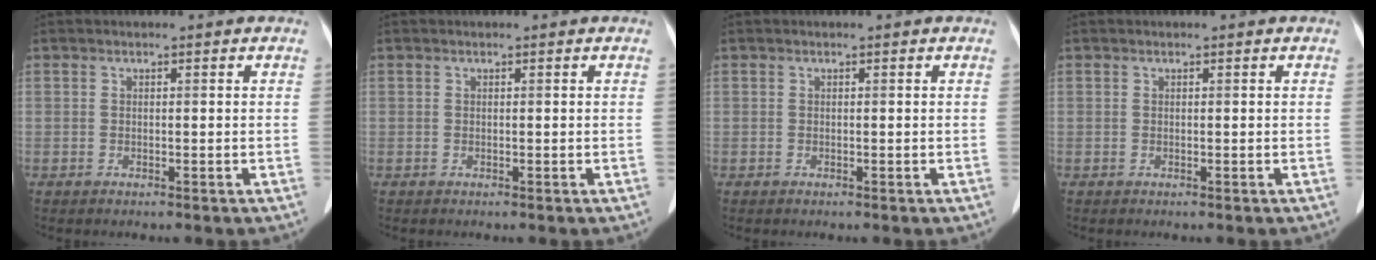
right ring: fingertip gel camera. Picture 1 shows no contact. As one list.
[{"total": 0.0}, {"total": 0.0}, {"total": 0.0}]